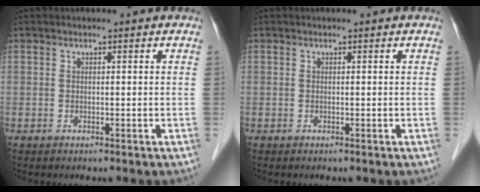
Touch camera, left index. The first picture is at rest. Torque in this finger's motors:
{"motor_torque": [-0.11, -0.03, 0.04, 0.01]}